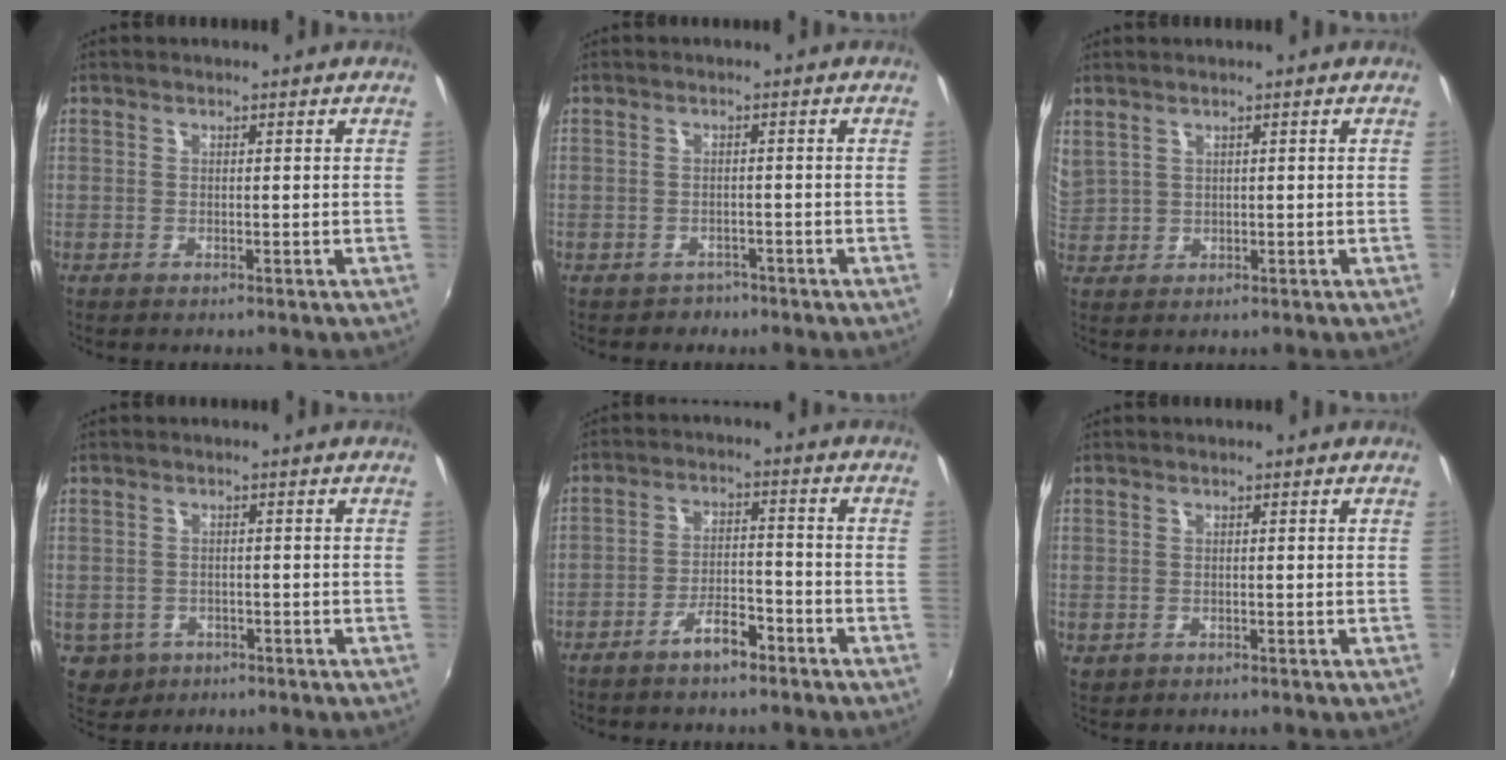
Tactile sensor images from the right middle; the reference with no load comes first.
{"total": 2.6, "force": [-1.7, 2.0, 0.1], "torque": [-0.009, 0.000, -0.022]}
{"total": 5.2, "force": [3.2, 3.5, 2.1], "torque": [-0.039, 0.011, 0.074]}
{"total": 4.8, "force": [-1.6, 4.3, 1.5], "torque": [-0.041, -0.004, -0.016]}
{"total": 5.5, "force": [-4.2, 1.9, 3.0], "torque": [-0.065, 0.010, -0.066]}
{"total": 1.2, "force": [0.0, 1.1, 0.5], "torque": [-0.008, 0.000, 0.002]}